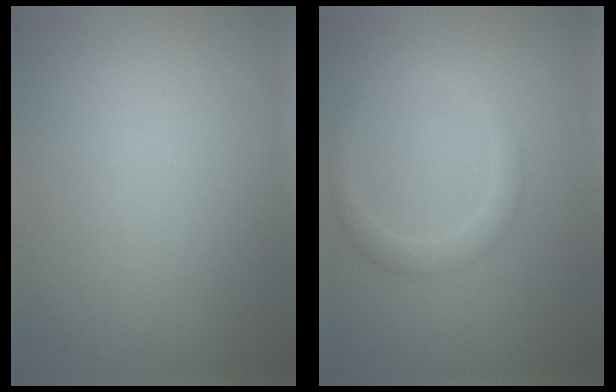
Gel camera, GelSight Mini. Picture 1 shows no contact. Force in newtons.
{"total": 2.1, "press": 2.1, "slide": 0.1}